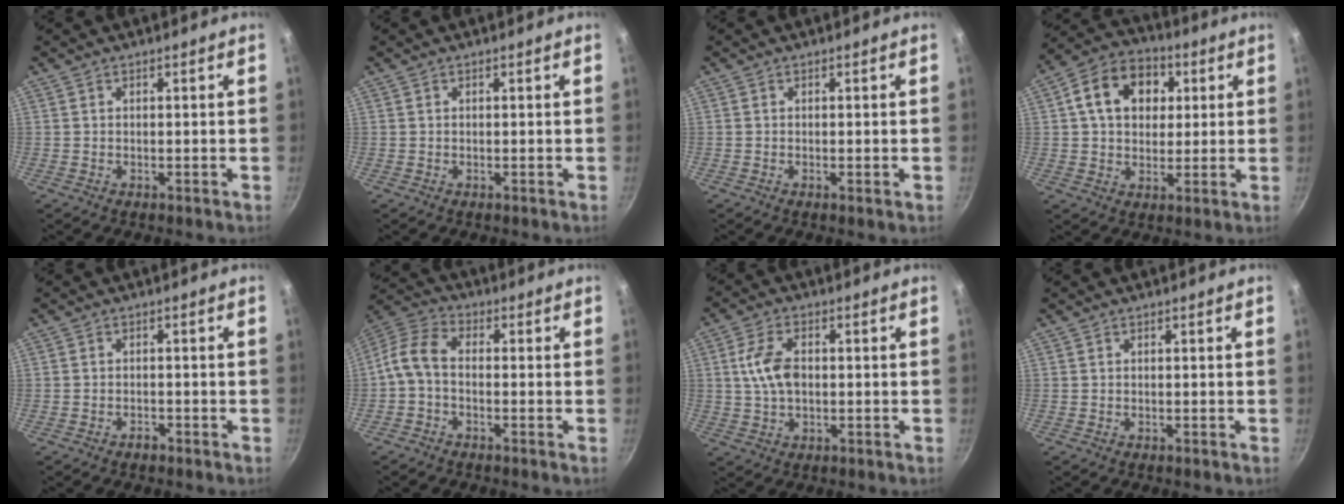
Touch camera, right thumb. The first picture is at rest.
{"total": 0.0}
{"total": 0.7, "force": [-0.2, 0.1, 0.6], "torque": [-0.012, -0.001, -0.005]}
{"total": 13.5, "force": [3.5, 10.2, 8.1], "torque": [-0.112, 0.016, 0.045]}
{"total": 1.4, "force": [-1.1, 0.7, 0.5], "torque": [-0.007, 0.015, -0.018]}
{"total": 7.0, "force": [-1.7, 4.4, 5.2], "torque": [-0.117, 0.037, -0.050]}
{"total": 7.4, "force": [0.5, 4.5, 5.9], "torque": [-0.108, 0.012, 0.006]}
{"total": 0.0}